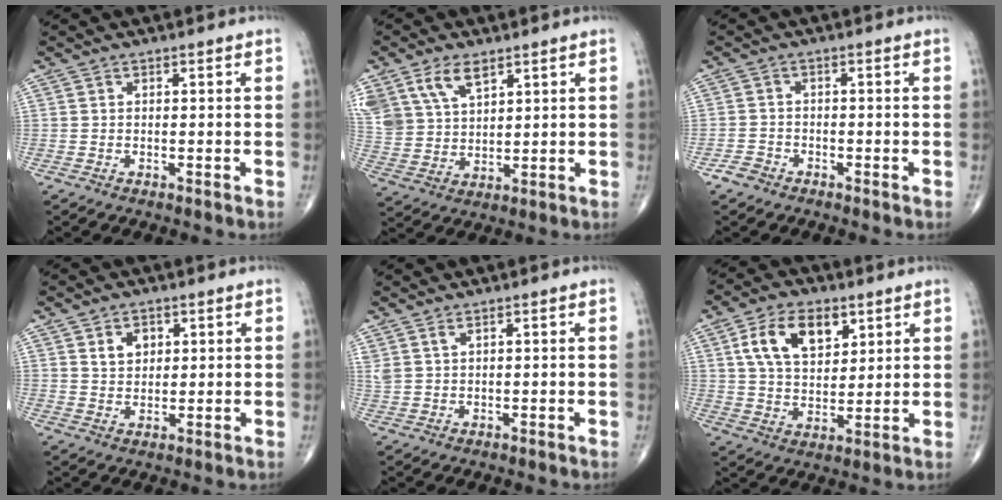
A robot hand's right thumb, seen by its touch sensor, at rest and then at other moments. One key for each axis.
{"total": 12.2, "fx": 6.9, "fy": 7.3, "fz": 7.0, "tx": -0.138, "ty": -0.011, "tz": 0.144}
{"total": 2.4, "fx": -1.7, "fy": 1.5, "fz": 0.4, "tx": -0.009, "ty": 0.007, "tz": -0.034}
{"total": 4.2, "fx": 1.8, "fy": 3.1, "fz": 2.3, "tx": -0.023, "ty": -0.012, "tz": 0.033}
{"total": 2.3, "fx": 1.5, "fy": 1.0, "fz": 1.4, "tx": -0.036, "ty": 0.006, "tz": 0.040}
{"total": 12.0, "fx": 5.0, "fy": 7.1, "fz": 8.3, "tx": -0.127, "ty": -0.014, "tz": 0.095}